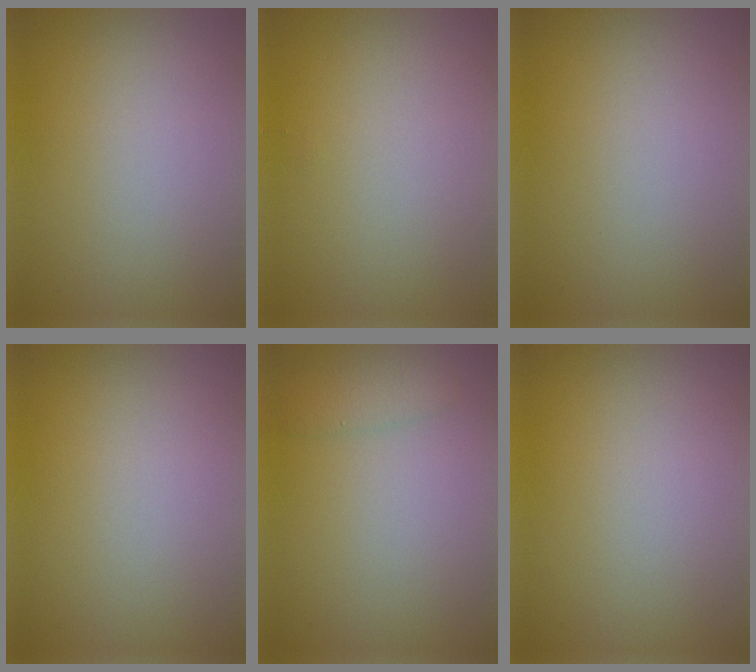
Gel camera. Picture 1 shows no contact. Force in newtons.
{"total": 0.0}
{"total": 0.0}
{"total": 0.0}
{"total": 1.5, "press": 1.5, "slide": 0.1}
{"total": 0.0}